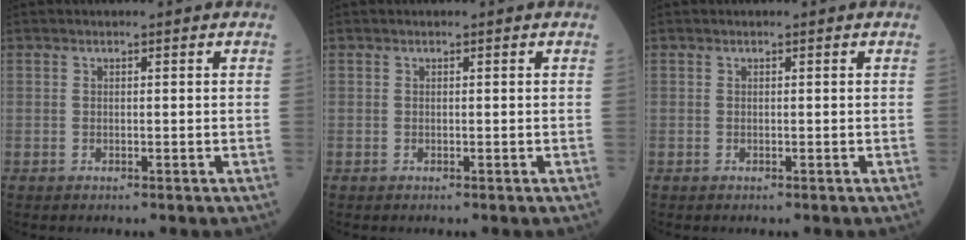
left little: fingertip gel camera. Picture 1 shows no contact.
{"total": 0.0}
{"total": 0.0}